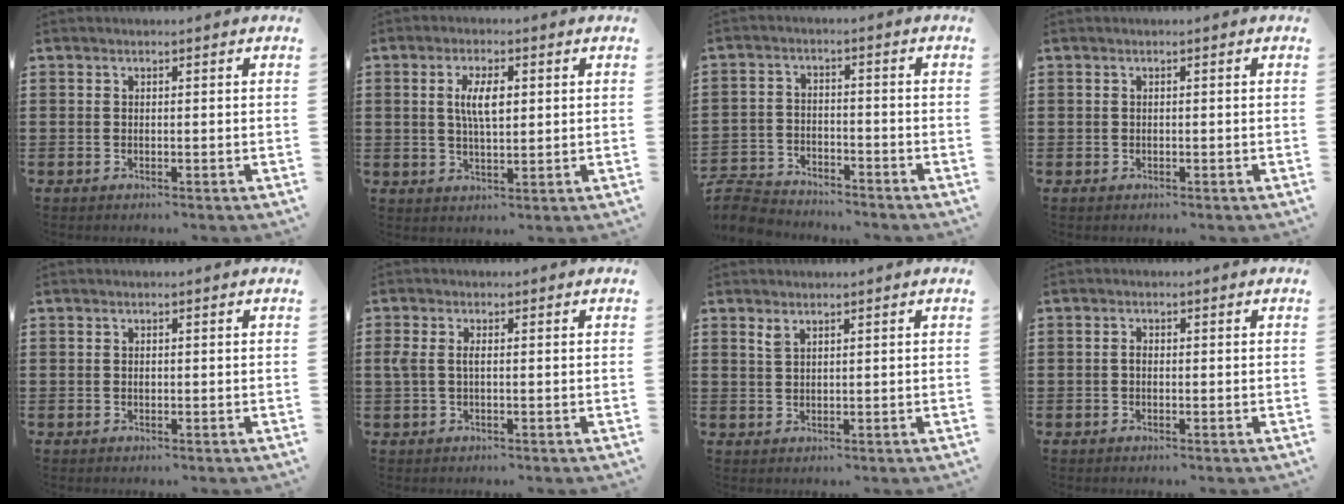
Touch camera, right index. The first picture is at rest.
{"total": 5.5, "force": [1.1, 2.0, 5.0], "torque": [-0.102, 0.009, 0.017]}
{"total": 5.3, "force": [-5.2, 1.0, 0.5], "torque": [-0.029, 0.001, -0.109]}
{"total": 0.0}
{"total": 0.5, "force": [0.0, 0.3, 0.4], "torque": [-0.010, -0.001, 0.000]}
{"total": 2.1, "force": [0.0, 0.9, 1.9], "torque": [-0.060, -0.006, -0.008]}
{"total": 1.4, "force": [1.1, 0.4, 0.8], "torque": [-0.019, 0.000, 0.020]}
{"total": 1.1, "force": [-0.3, 0.6, 0.9], "torque": [-0.018, 0.000, -0.006]}